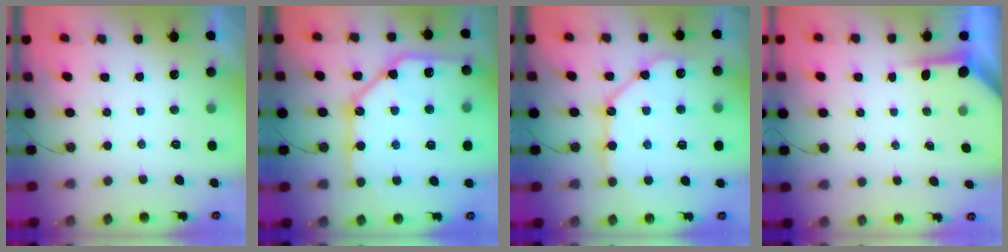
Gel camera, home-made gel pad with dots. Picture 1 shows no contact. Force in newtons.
{"total": 22.6, "press": 22.5, "slide": 2.6}
{"total": 13.3, "press": 13.3, "slide": 1.0}
{"total": 3.8, "press": 3.7, "slide": 0.5}